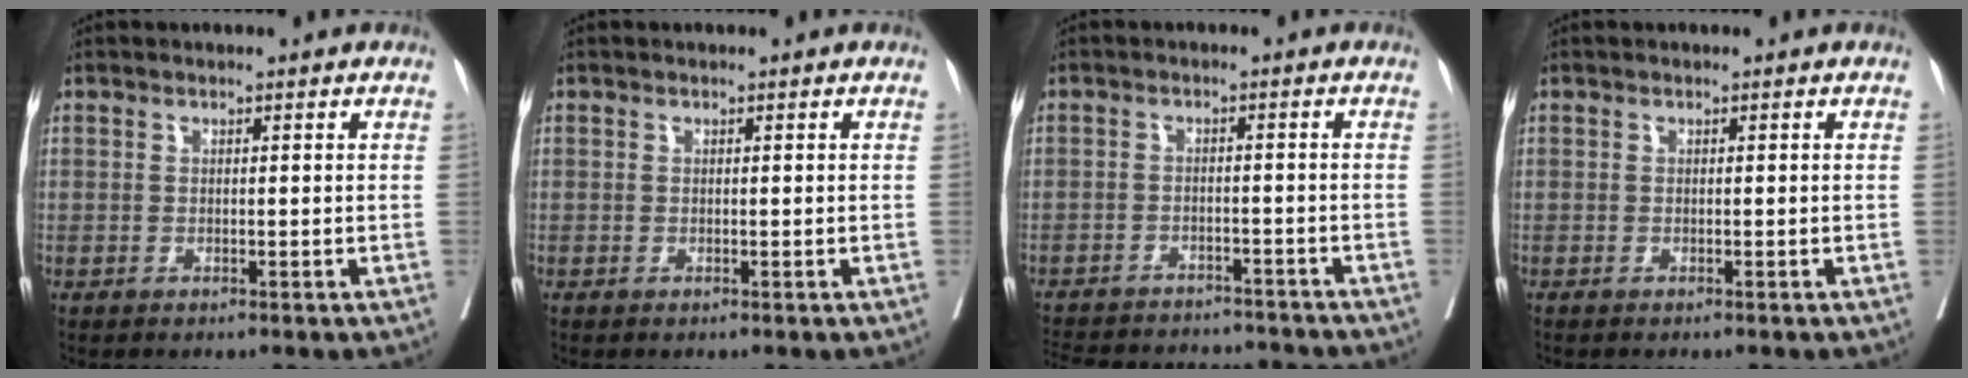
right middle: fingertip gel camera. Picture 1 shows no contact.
{"total": 0.0}
{"total": 17.4, "force": [-16.0, 4.6, 5.0], "torque": [-0.130, -0.002, -0.214]}
{"total": 1.9, "force": [-1.7, 0.0, 0.8], "torque": [-0.007, 0.003, -0.018]}